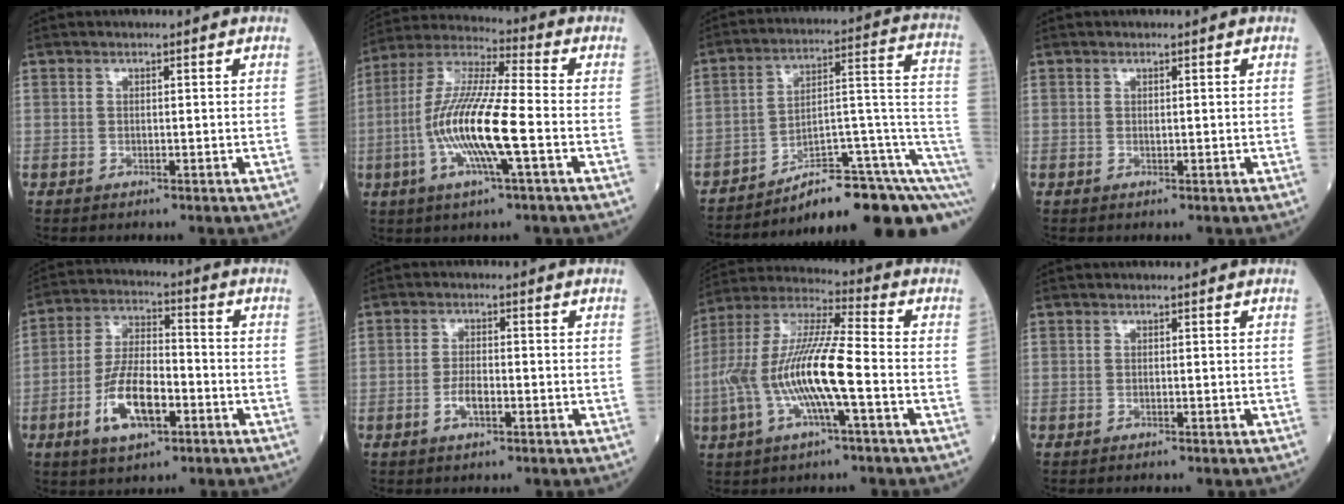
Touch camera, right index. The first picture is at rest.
{"total": 14.7, "force": [-3.4, 1.2, 14.3], "torque": [-0.290, -0.005, -0.069]}
{"total": 17.7, "force": [-11.3, 3.5, 13.2], "torque": [-0.108, 0.074, -0.155]}
{"total": 0.0}
{"total": 10.7, "force": [-4.2, 4.1, 9.0], "torque": [-0.184, 0.002, -0.076]}
{"total": 3.0, "force": [-1.2, 1.0, 2.5], "torque": [-0.051, 0.001, -0.022]}
{"total": 14.8, "force": [-3.2, 1.9, 14.3], "torque": [-0.298, 0.008, -0.064]}
{"total": 0.0}